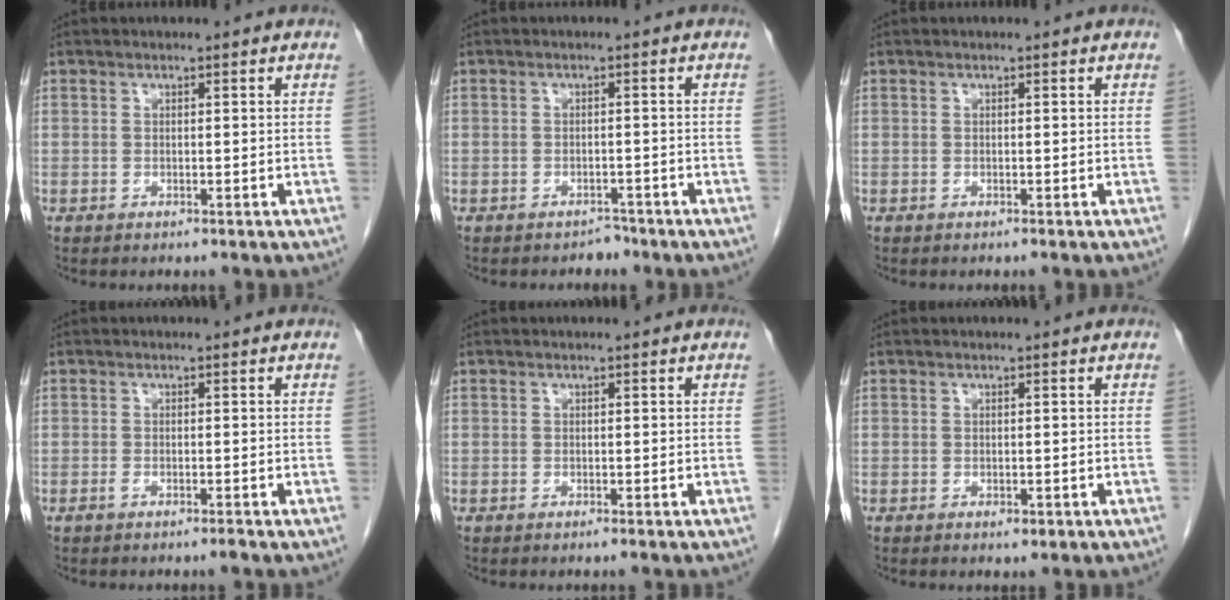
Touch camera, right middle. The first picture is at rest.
{"total": 1.5, "force": [-1.3, 0.8, 0.0], "torque": [-0.001, 0.002, -0.019]}
{"total": 0.0}
{"total": 1.2, "force": [-0.9, 0.0, 0.7], "torque": [-0.014, -0.001, -0.016]}
{"total": 0.0}
{"total": 0.9, "force": [-0.5, 0.4, 0.7], "torque": [-0.010, -0.001, -0.003]}